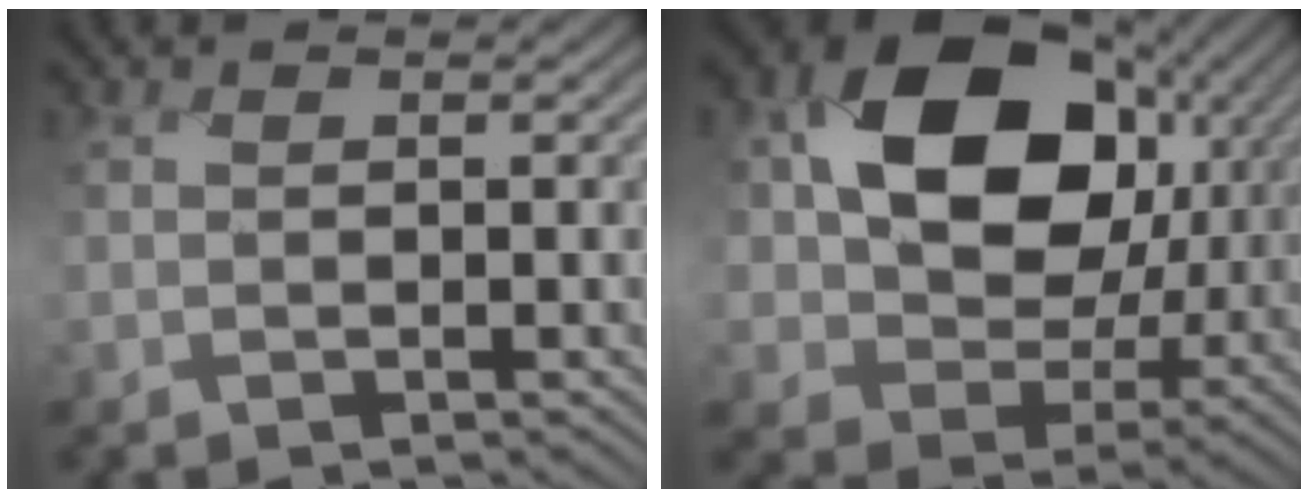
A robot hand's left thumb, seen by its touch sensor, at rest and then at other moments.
{"total": 15.3, "force": [2.9, 12.1, 8.9], "torque": [-0.160, -0.014, 0.062]}